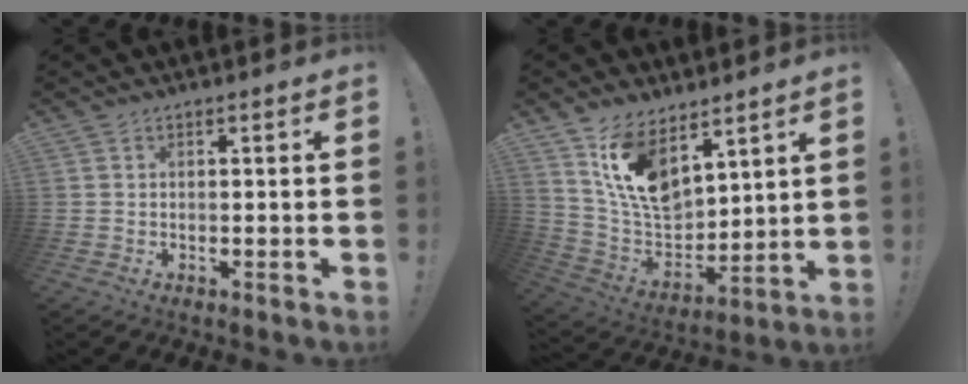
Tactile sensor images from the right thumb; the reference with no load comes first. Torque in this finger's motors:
{"motor_torque": [2.10, 2.91, 0.38, -0.12, 0.35]}